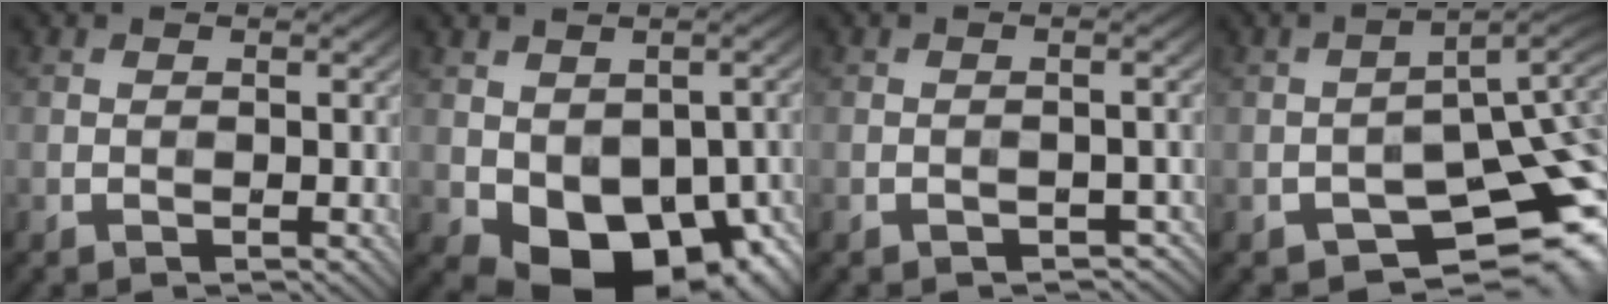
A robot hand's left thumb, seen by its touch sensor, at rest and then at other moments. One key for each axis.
{"total": 13.7, "fx": -4.4, "fy": 8.3, "fz": 9.9, "tx": -0.150, "ty": -0.038, "tz": -0.048}
{"total": 3.0, "fx": -1.9, "fy": 1.6, "fz": 1.6, "tx": -0.026, "ty": -0.003, "tz": -0.018}
{"total": 10.8, "fx": -5.2, "fy": 5.1, "fz": 7.9, "tx": -0.112, "ty": -0.019, "tz": -0.081}